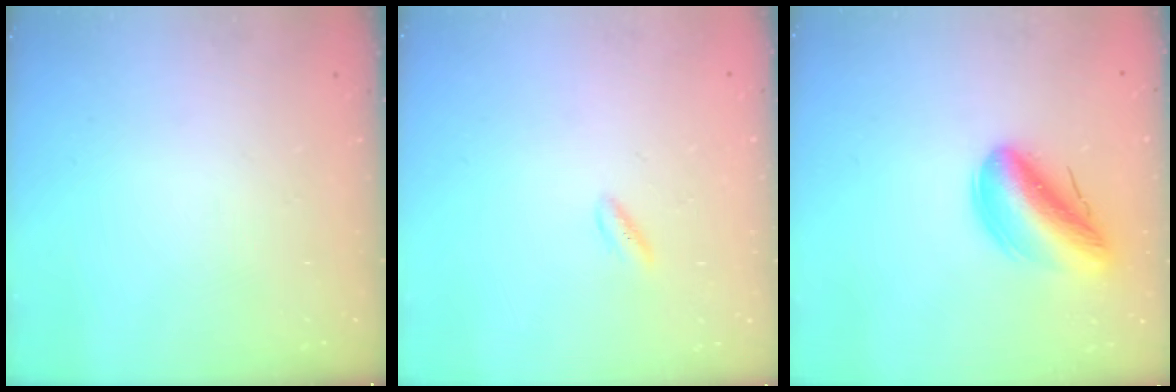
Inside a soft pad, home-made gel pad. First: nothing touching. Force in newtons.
{"total": 1.6, "press": 1.3, "slide": 0.8}
{"total": 13.0, "press": 12.9, "slide": 1.7}